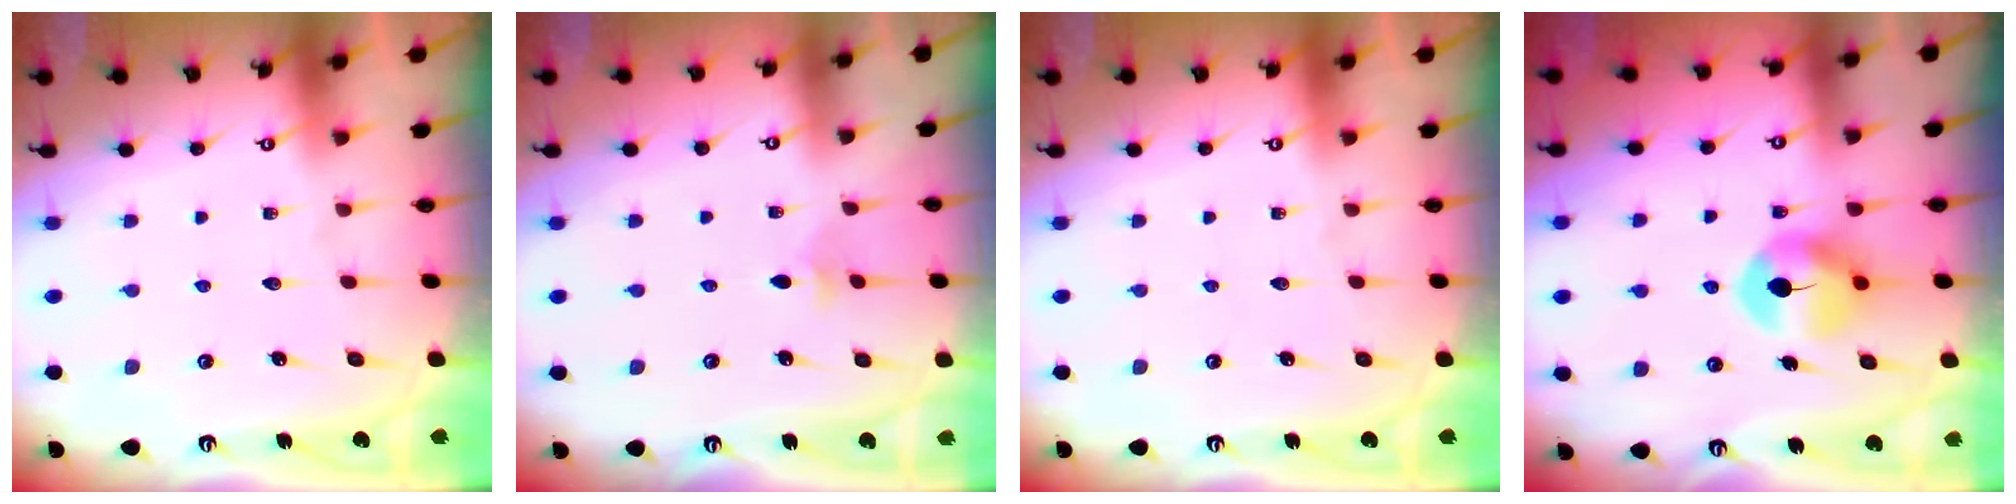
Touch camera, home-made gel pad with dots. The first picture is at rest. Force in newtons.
{"total": 2.9, "press": 2.8, "slide": 0.8}
{"total": 0.0}
{"total": 7.6, "press": 7.6, "slide": 0.4}